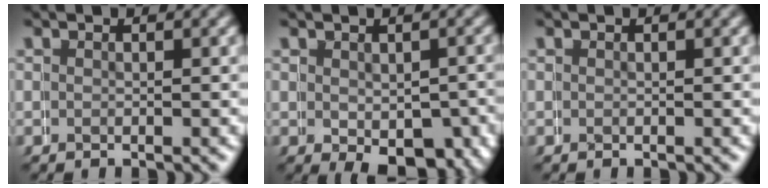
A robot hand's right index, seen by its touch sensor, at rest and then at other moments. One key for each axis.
{"total": 5.1, "fx": -1.8, "fy": 2.6, "fz": 4.0, "tx": -0.044, "ty": -0.014, "tz": -0.018}
{"total": 0.0}